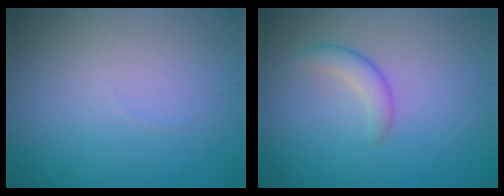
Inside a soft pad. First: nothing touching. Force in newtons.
{"total": 1.9, "press": 1.9, "slide": 0.0}